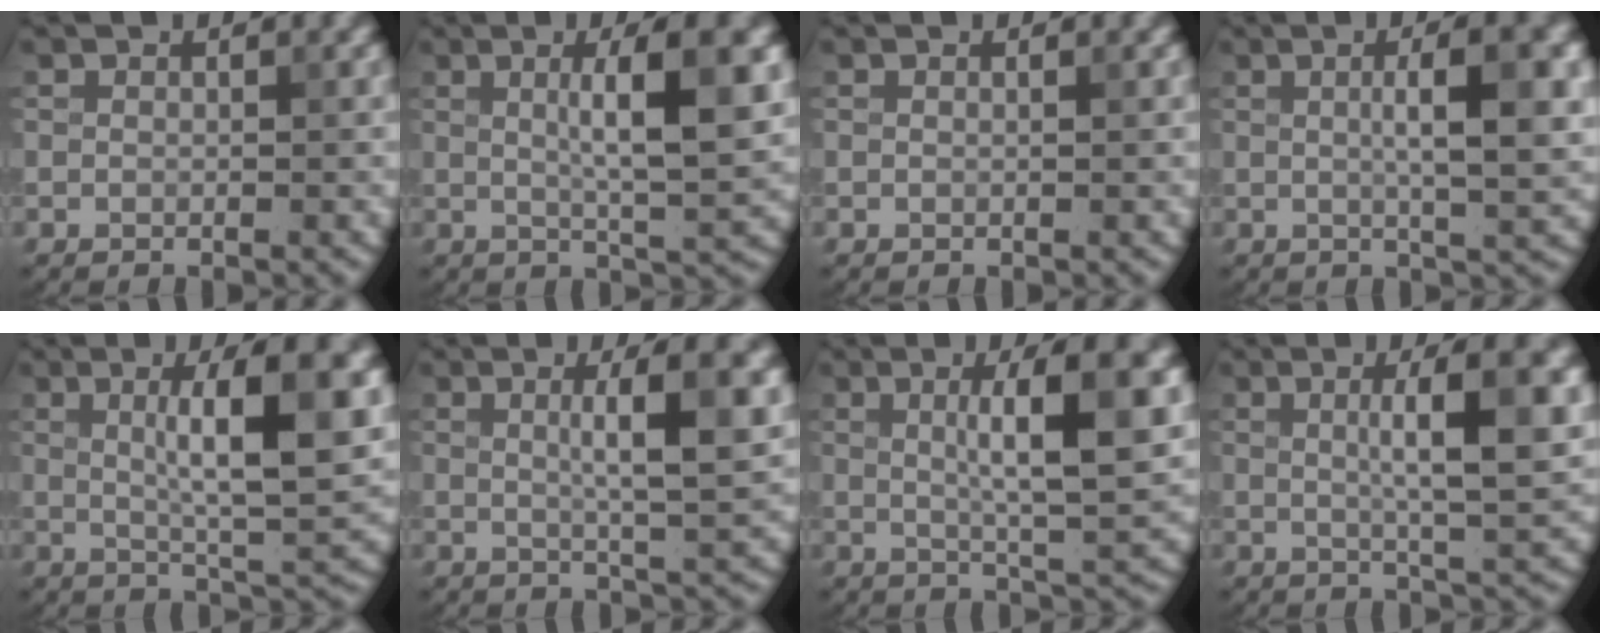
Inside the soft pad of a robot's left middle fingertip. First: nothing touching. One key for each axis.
{"total": 7.2, "fx": 1.4, "fy": 1.5, "fz": 6.9, "tx": -0.094, "ty": 0.007, "tz": 0.021}
{"total": 0.0}
{"total": 6.9, "fx": 1.0, "fy": 1.7, "fz": 6.6, "tx": -0.085, "ty": 0.012, "tz": 0.011}
{"total": 8.9, "fx": 1.8, "fy": 1.9, "fz": 8.5, "tx": -0.113, "ty": 0.000, "tz": 0.031}
{"total": 6.3, "fx": 1.2, "fy": 1.2, "fz": 6.0, "tx": -0.079, "ty": 0.008, "tz": 0.019}
{"total": 8.1, "fx": 1.6, "fy": 1.7, "fz": 7.8, "tx": -0.103, "ty": 0.006, "tz": 0.025}
{"total": 7.4, "fx": 1.3, "fy": 1.5, "fz": 7.1, "tx": -0.094, "ty": 0.011, "tz": 0.018}